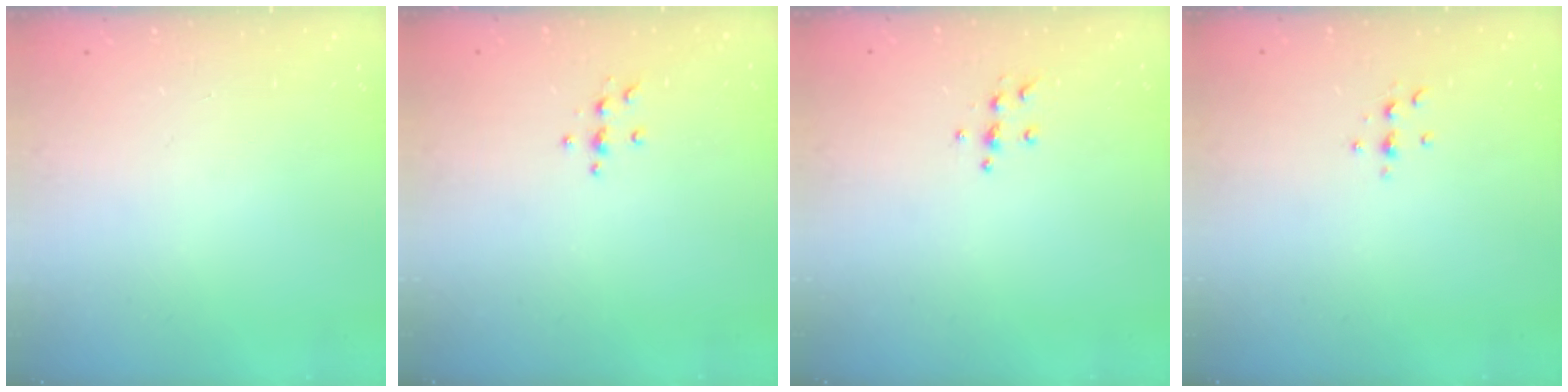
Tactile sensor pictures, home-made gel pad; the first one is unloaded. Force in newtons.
{"total": 3.8, "press": 3.7, "slide": 0.5}
{"total": 4.3, "press": 4.3, "slide": 0.6}
{"total": 3.1, "press": 3.1, "slide": 0.5}